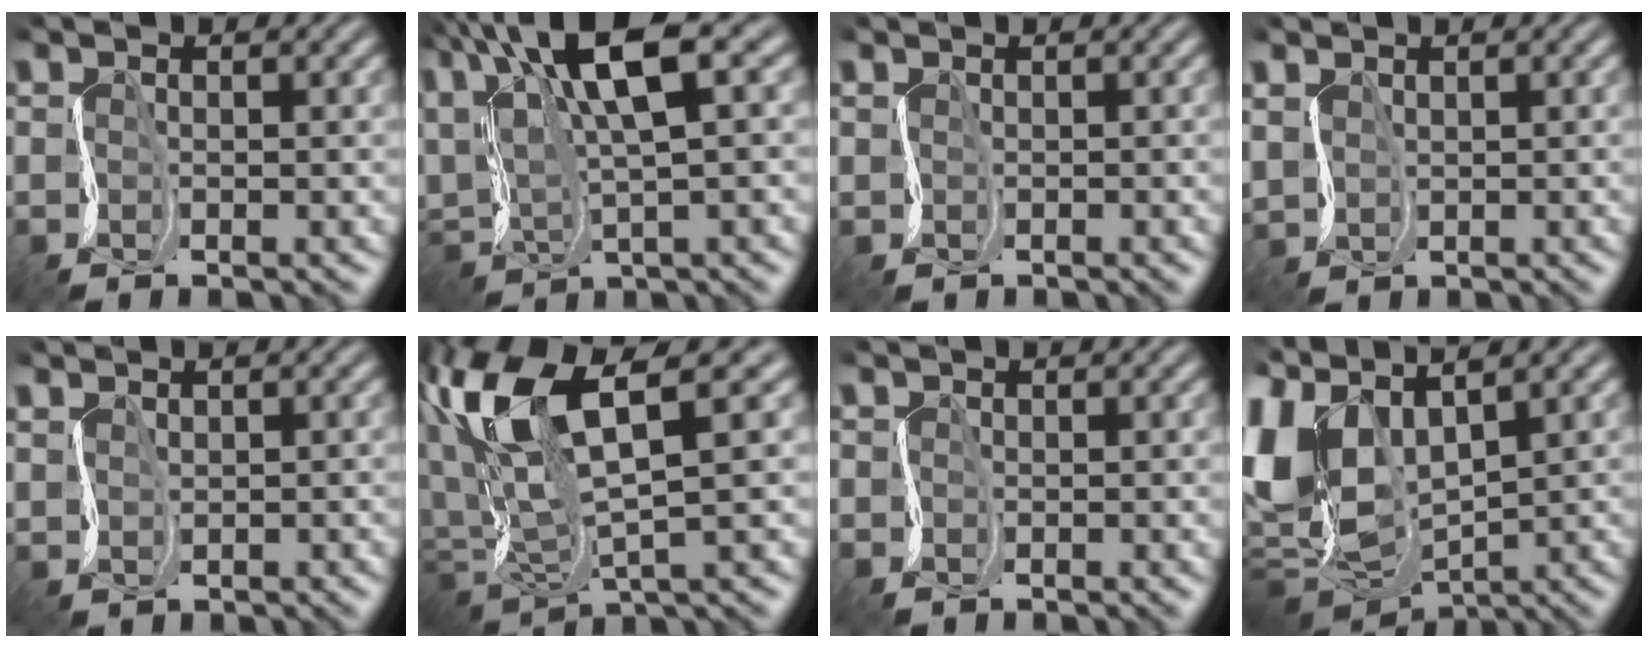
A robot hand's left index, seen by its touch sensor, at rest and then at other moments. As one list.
[{"total": 10.9, "force": [4.7, 3.8, 9.1], "torque": [-0.183, 0.018, 0.083]}, {"total": 0.7, "force": [-0.1, 0.2, -0.7], "torque": [0.014, 0.002, 0.001]}, {"total": 1.3, "force": [0.8, 0.9, -0.6], "torque": [0.006, 0.000, 0.025]}, {"total": 1.0, "force": [0.5, 0.7, -0.4], "torque": [0.012, 0.001, 0.021]}, {"total": 10.0, "force": [4.0, 3.3, 8.6], "torque": [-0.184, 0.017, 0.081]}, {"total": 0.9, "force": [-0.3, 0.7, -0.4], "torque": [0.011, -0.005, 0.000]}, {"total": 11.7, "force": [2.8, 6.9, 8.9], "torque": [-0.239, 0.002, 0.057]}]